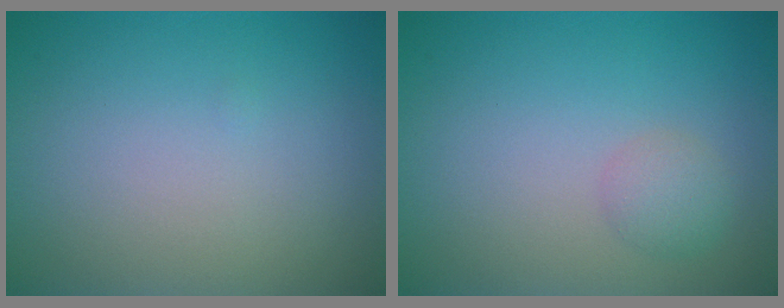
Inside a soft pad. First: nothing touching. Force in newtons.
{"total": 1.6, "press": 1.6, "slide": 0.1}